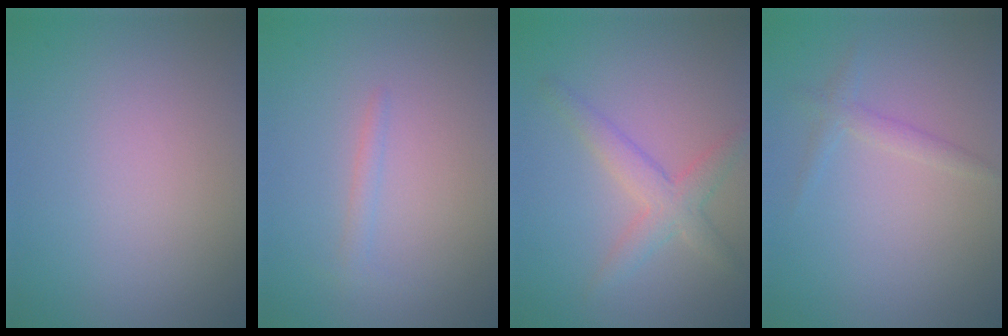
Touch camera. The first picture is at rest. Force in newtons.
{"total": 0.9, "press": 0.9, "slide": 0.1}
{"total": 3.0, "press": 3.0, "slide": 0.1}
{"total": 1.3, "press": 1.3, "slide": 0.1}